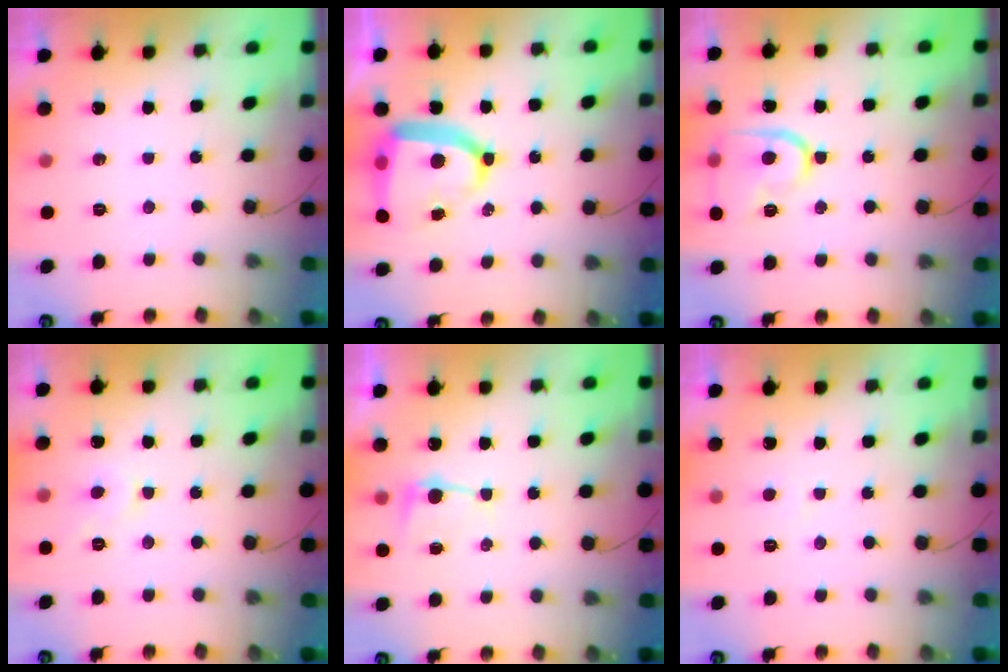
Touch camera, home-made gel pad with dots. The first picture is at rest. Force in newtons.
{"total": 14.2, "press": 14.1, "slide": 1.7}
{"total": 13.8, "press": 13.7, "slide": 1.4}
{"total": 4.5, "press": 4.5, "slide": 0.3}
{"total": 3.7, "press": 3.7, "slide": 0.5}
{"total": 2.3, "press": 2.3, "slide": 0.2}